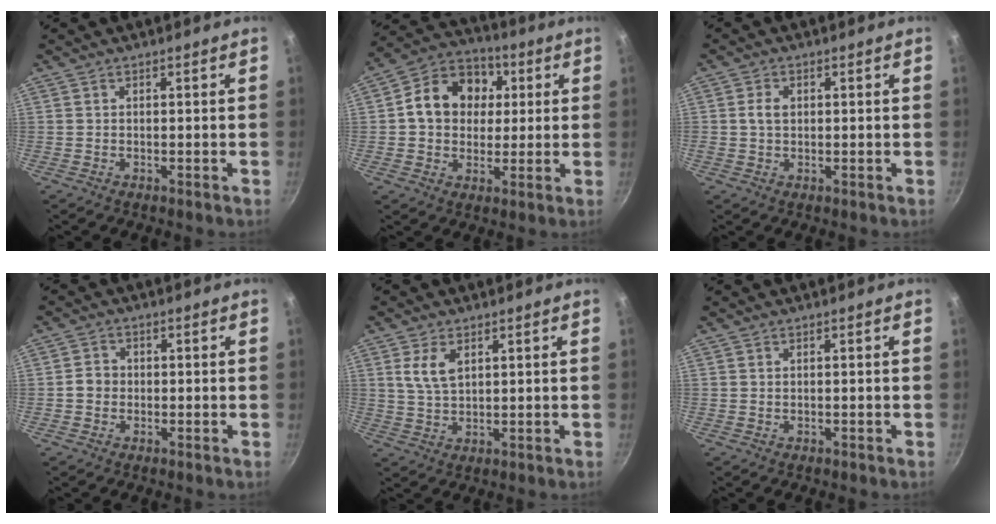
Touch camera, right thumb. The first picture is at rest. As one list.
[{"total": 14.1, "force": [2.6, 11.5, 7.8], "torque": [-0.101, 0.018, 0.026]}, {"total": 2.9, "force": [0.4, 2.1, 1.9], "torque": [-0.029, 0.005, 0.006]}, {"total": 2.9, "force": [-0.5, 2.6, 1.2], "torque": [-0.006, 0.012, -0.012]}, {"total": 5.5, "force": [2.2, 2.9, 4.1], "torque": [-0.074, -0.008, 0.045]}, {"total": 0.0}]